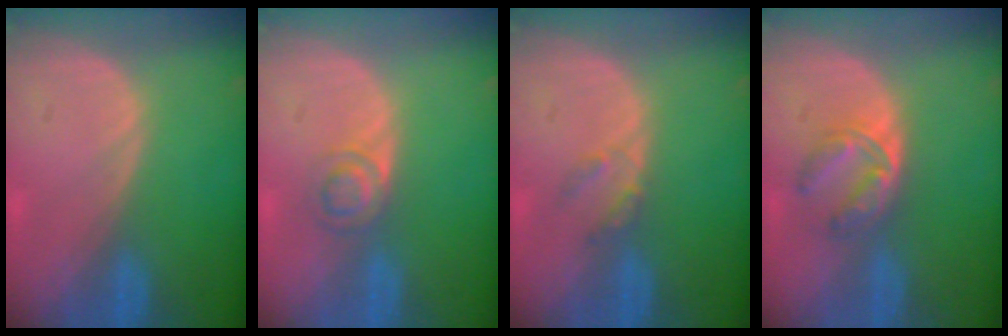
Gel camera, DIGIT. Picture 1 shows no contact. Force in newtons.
{"total": 3.3, "press": 3.3, "slide": 0.4}
{"total": 2.2, "press": 2.1, "slide": 0.4}
{"total": 5.3, "press": 5.1, "slide": 1.3}